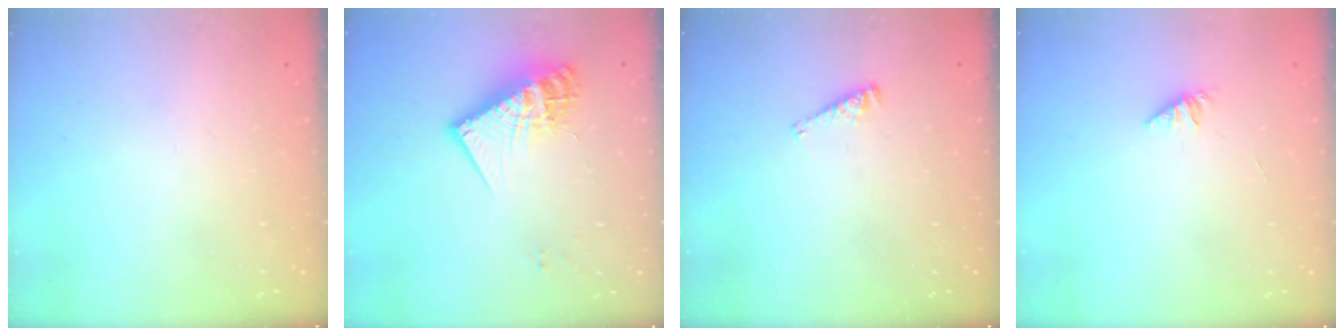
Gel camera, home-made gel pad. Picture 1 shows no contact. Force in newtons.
{"total": 17.8, "press": 17.8, "slide": 1.0}
{"total": 3.0, "press": 3.0, "slide": 0.3}
{"total": 1.1, "press": 1.0, "slide": 0.3}